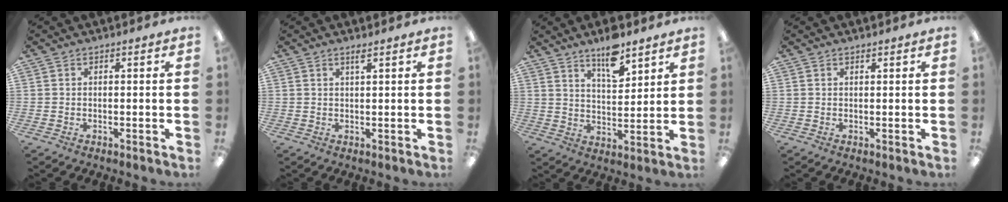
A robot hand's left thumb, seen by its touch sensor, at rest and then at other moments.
{"total": 1.8, "force": [1.4, 0.1, 1.1], "torque": [-0.025, -0.001, 0.024]}
{"total": 10.0, "force": [7.6, 3.5, 5.5], "torque": [-0.078, -0.048, 0.128]}
{"total": 0.8, "force": [0.7, 0.1, 0.2], "torque": [-0.006, 0.000, 0.013]}